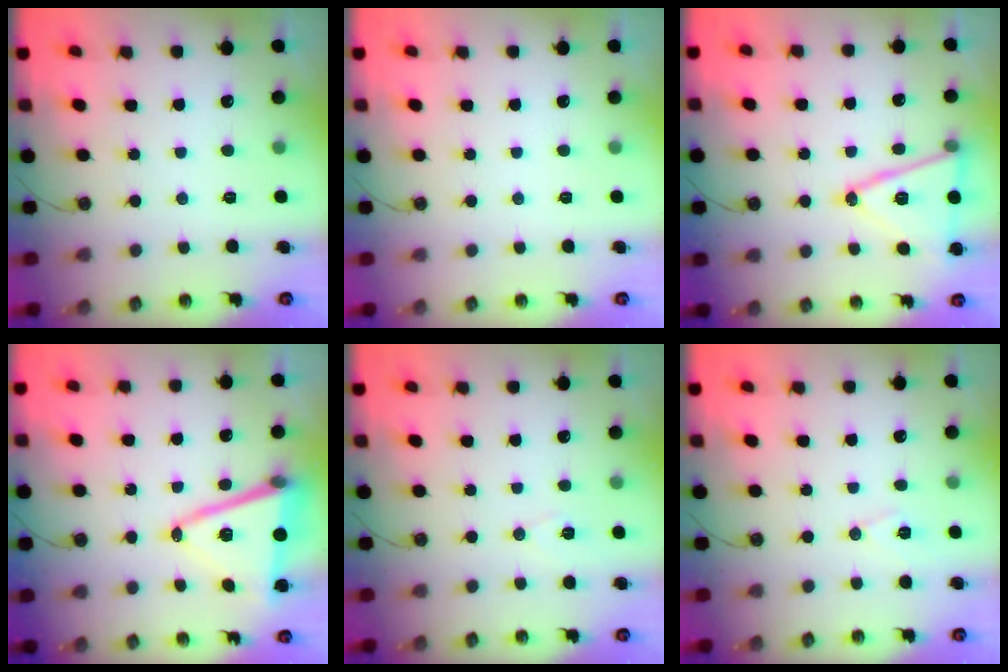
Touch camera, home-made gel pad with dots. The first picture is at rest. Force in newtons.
{"total": 0.0}
{"total": 15.9, "press": 15.5, "slide": 3.6}
{"total": 13.8, "press": 13.2, "slide": 4.0}
{"total": 7.6, "press": 6.2, "slide": 4.4}
{"total": 8.2, "press": 7.0, "slide": 4.3}